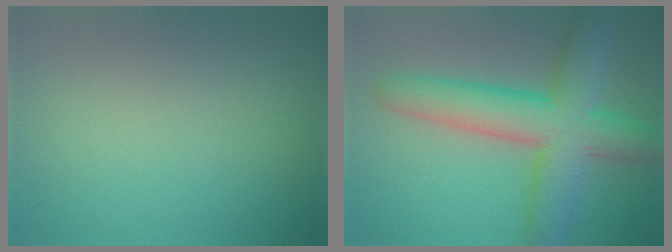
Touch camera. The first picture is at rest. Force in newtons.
{"total": 9.0, "press": 9.0, "slide": 0.5}